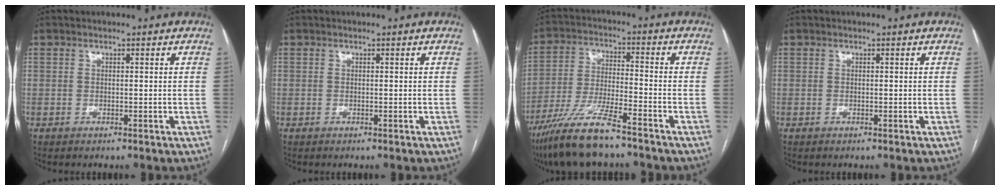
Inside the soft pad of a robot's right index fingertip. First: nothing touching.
{"total": 0.0}
{"total": 11.7, "force": [-9.0, 1.2, 7.4], "torque": [-0.149, -0.026, -0.165]}
{"total": 0.0}